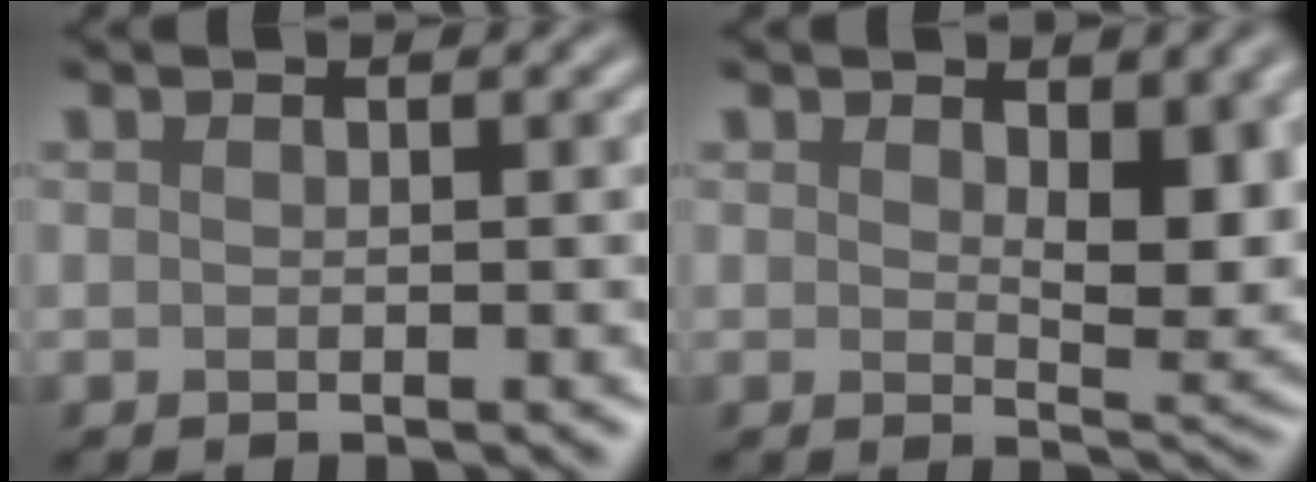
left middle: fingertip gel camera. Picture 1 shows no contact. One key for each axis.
{"total": 5.1, "fx": 1.5, "fy": 2.3, "fz": 4.3, "tx": -0.058, "ty": -0.010, "tz": 0.031}